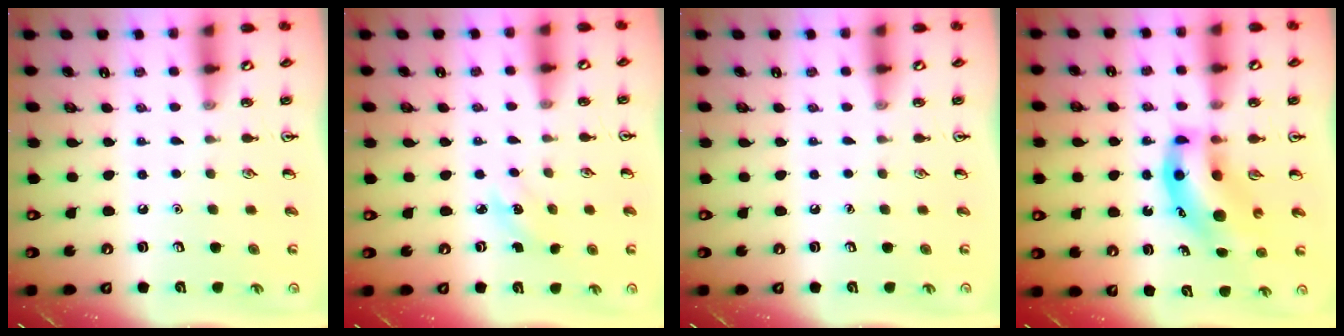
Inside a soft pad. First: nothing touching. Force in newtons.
{"total": 2.7, "press": 2.5, "slide": 1.0}
{"total": 0.0}
{"total": 11.6, "press": 11.1, "slide": 3.3}